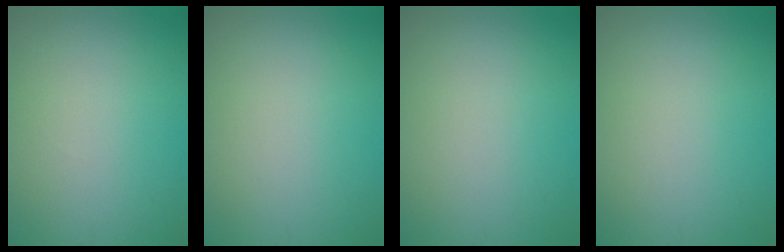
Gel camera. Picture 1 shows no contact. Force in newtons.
{"total": 0.0}
{"total": 0.0}
{"total": 0.0}